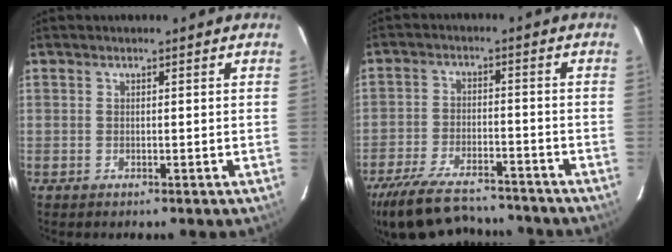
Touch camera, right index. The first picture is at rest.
{"total": 19.8, "force": [-16.8, 6.3, 8.2], "torque": [-0.185, -0.010, -0.258]}